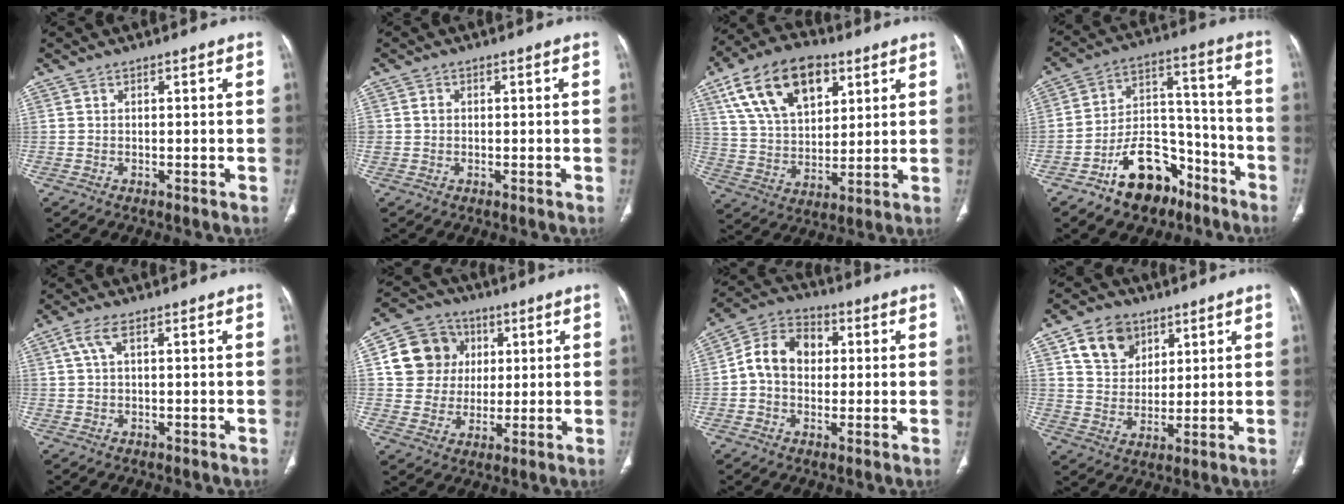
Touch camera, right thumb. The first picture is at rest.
{"total": 1.6, "force": [0.1, 1.3, 0.8], "torque": [-0.014, 0.004, 0.004]}
{"total": 18.5, "force": [8.6, 10.8, 12.3], "torque": [-0.187, -0.018, 0.157]}
{"total": 15.2, "force": [-9.4, 9.1, 7.7], "torque": [-0.081, 0.090, -0.154]}
{"total": 3.0, "force": [1.1, 1.0, 2.6], "torque": [-0.073, 0.014, 0.025]}
{"total": 12.5, "force": [3.0, 11.5, 4.1], "torque": [-0.050, 0.007, 0.053]}
{"total": 10.4, "force": [0.9, 8.1, 6.5], "torque": [-0.095, 0.028, 0.003]}
{"total": 10.2, "force": [5.1, 7.6, 4.3], "torque": [-0.050, -0.021, 0.095]}